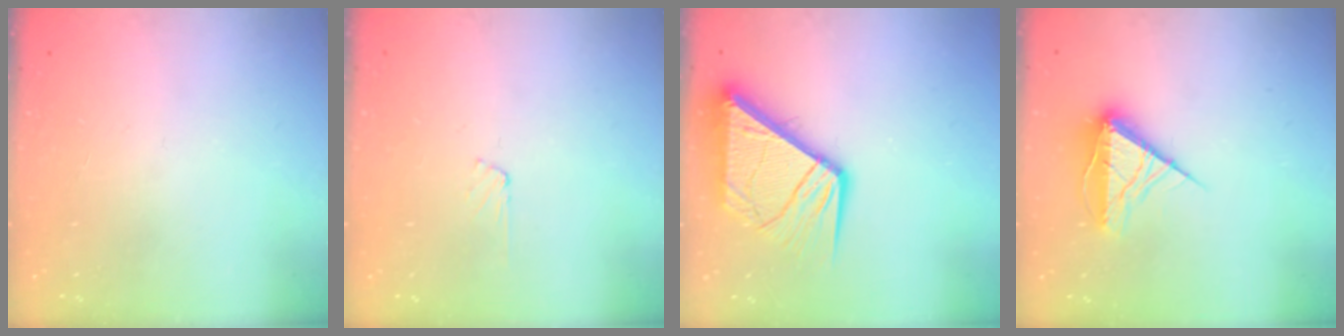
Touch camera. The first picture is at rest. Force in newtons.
{"total": 3.1, "press": 3.1, "slide": 0.4}
{"total": 12.9, "press": 12.8, "slide": 1.6}
{"total": 13.2, "press": 13.1, "slide": 0.6}